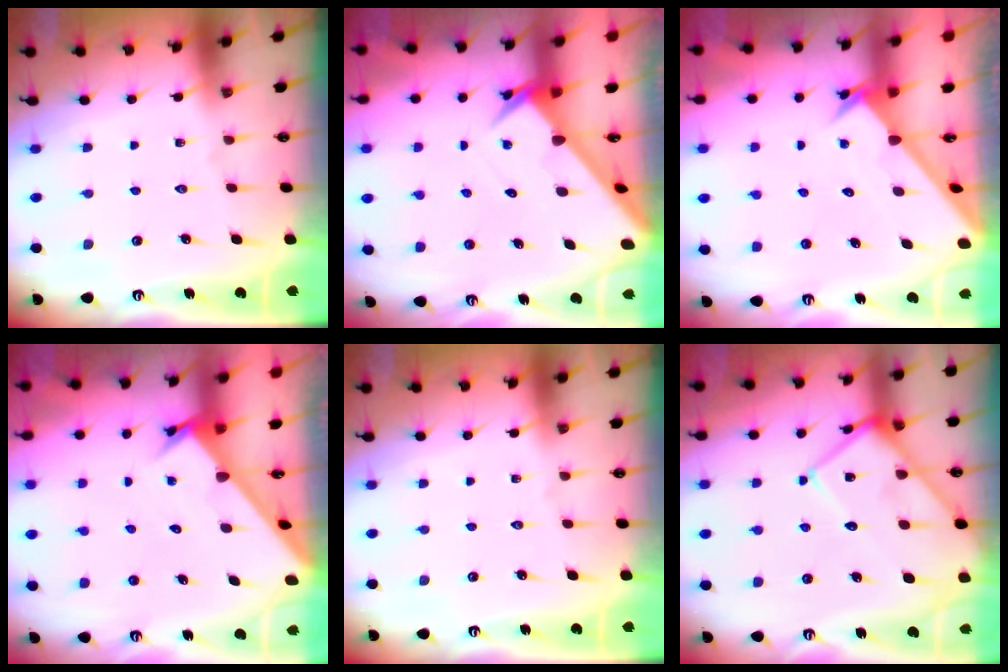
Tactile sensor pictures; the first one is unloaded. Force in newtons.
{"total": 2.9, "press": 2.9, "slide": 0.2}
{"total": 2.5, "press": 2.5, "slide": 0.2}
{"total": 2.6, "press": 2.6, "slide": 0.3}
{"total": 0.0}
{"total": 13.3, "press": 13.2, "slide": 1.3}